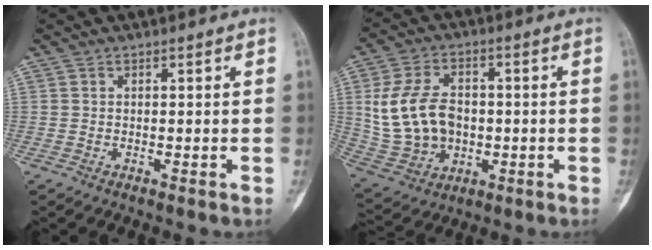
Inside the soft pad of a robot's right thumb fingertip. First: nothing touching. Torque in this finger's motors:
{"motor_torque": [1.36, 1.36, 0.76, -0.57, 0.16]}